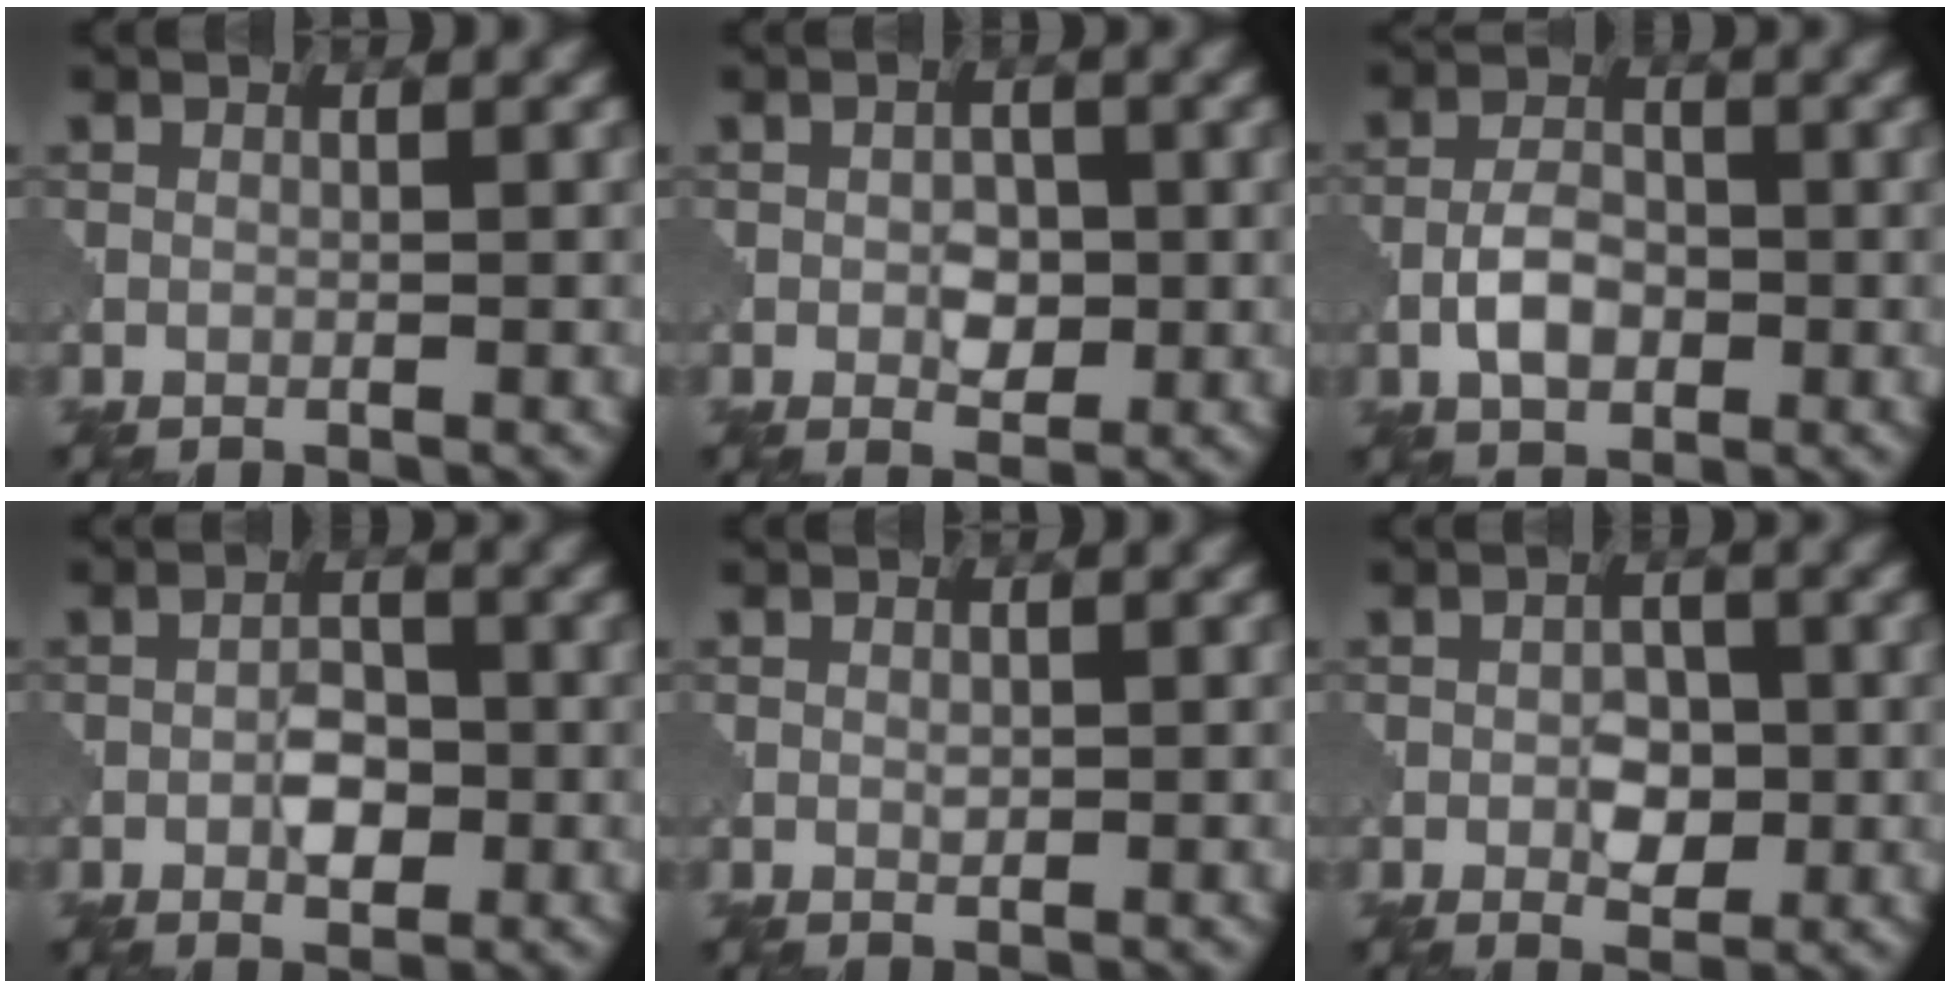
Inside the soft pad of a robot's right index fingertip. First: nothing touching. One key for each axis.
{"total": 1.9, "fx": 0.2, "fy": 1.4, "fz": 1.2, "tx": -0.020, "ty": -0.001, "tz": 0.008}
{"total": 3.3, "fx": -0.8, "fy": 2.2, "fz": 2.4, "tx": -0.044, "ty": 0.005, "tz": -0.014}
{"total": 2.3, "fx": -0.3, "fy": 1.4, "fz": 1.8, "tx": -0.030, "ty": 0.004, "tz": -0.001}
{"total": 0.6, "fx": 0.5, "fy": 0.3, "fz": 0.3, "tx": -0.010, "ty": -0.001, "tz": 0.015}
{"total": 2.2, "fx": 0.0, "fy": 1.6, "fz": 1.4, "tx": -0.021, "ty": 0.001, "tz": 0.006}